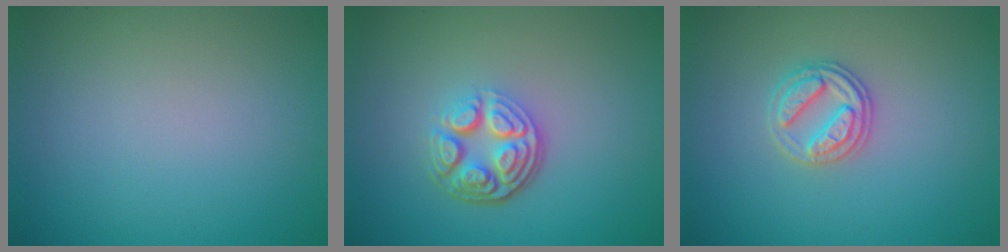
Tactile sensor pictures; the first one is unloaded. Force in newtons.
{"total": 4.8, "press": 3.4, "slide": 3.4}
{"total": 2.7, "press": 2.6, "slide": 0.5}